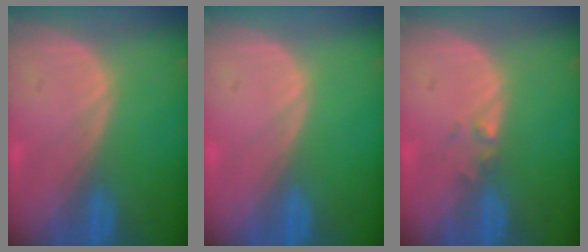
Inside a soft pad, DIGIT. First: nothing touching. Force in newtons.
{"total": 0.0}
{"total": 1.3, "press": 1.0, "slide": 0.8}